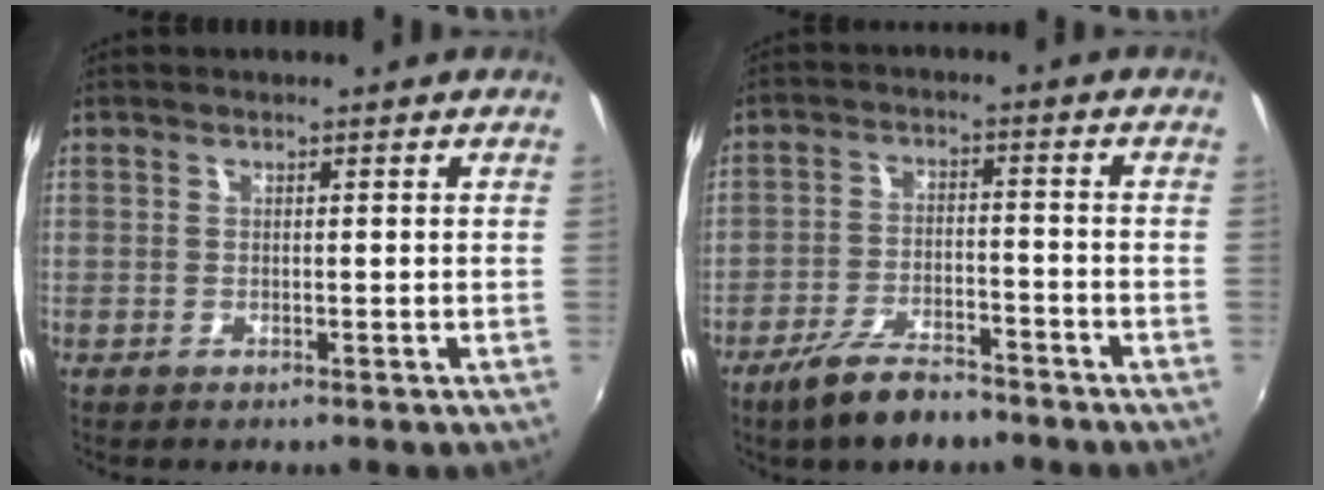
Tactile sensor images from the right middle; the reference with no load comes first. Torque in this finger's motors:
{"motor_torque": [1.21, -0.93, 0.66, 0.21]}